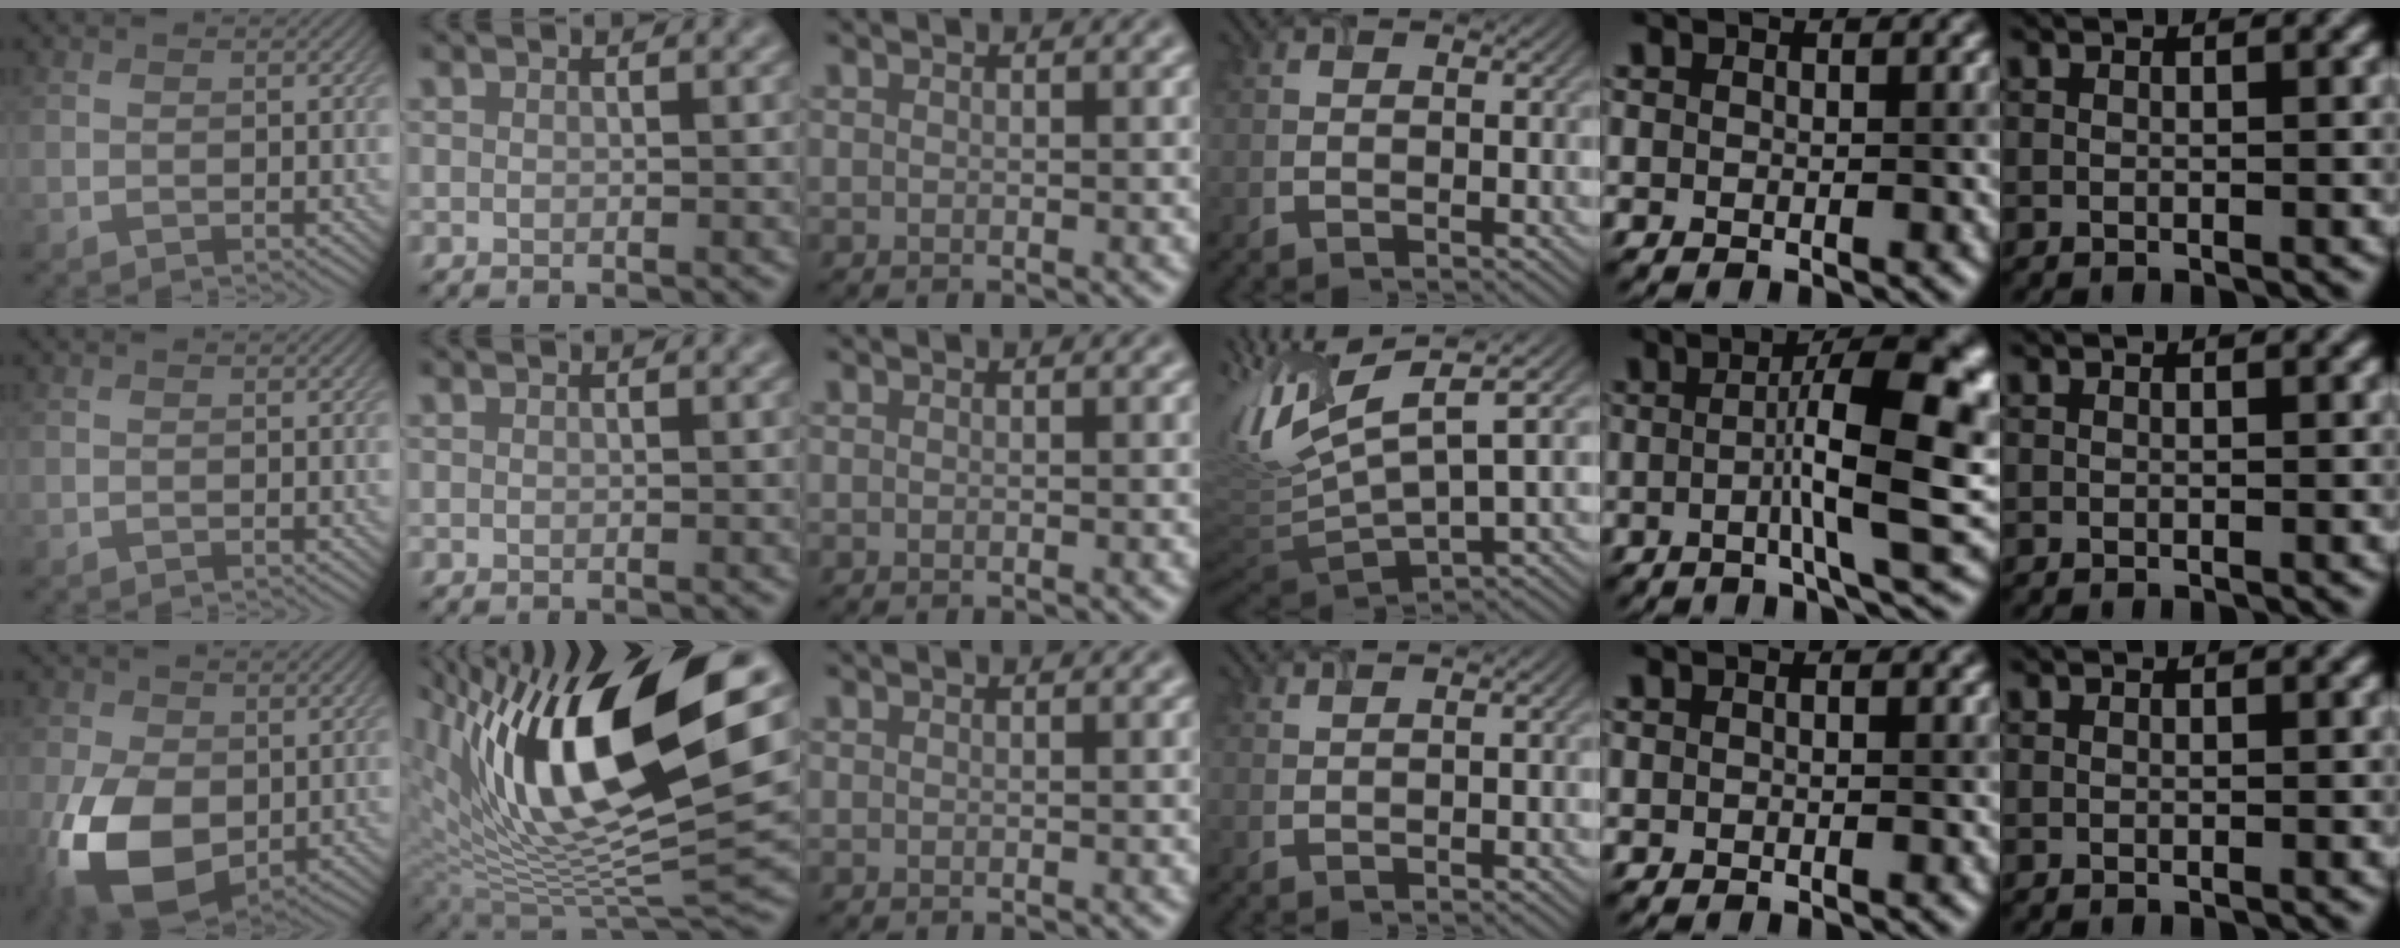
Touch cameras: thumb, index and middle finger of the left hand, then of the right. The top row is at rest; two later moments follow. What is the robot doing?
{"motion": "open", "object": "airpods case & airpods"}